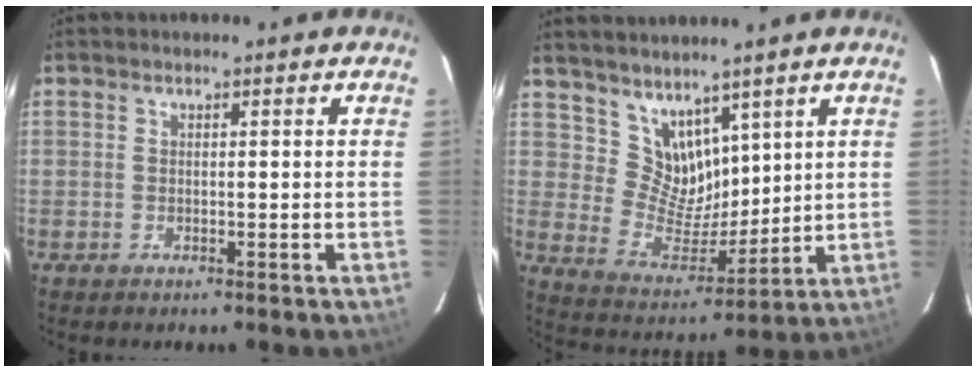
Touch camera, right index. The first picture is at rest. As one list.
[{"total": 13.3, "force": [9.1, 8.3, 5.1], "torque": [-0.096, -0.008, 0.190]}]